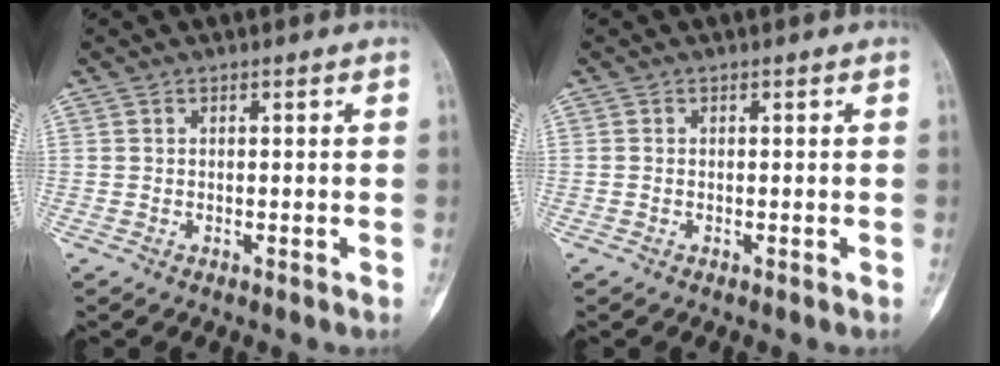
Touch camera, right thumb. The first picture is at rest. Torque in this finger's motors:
{"motor_torque": [-0.04, 0.18, -0.08, -0.16, -0.03]}